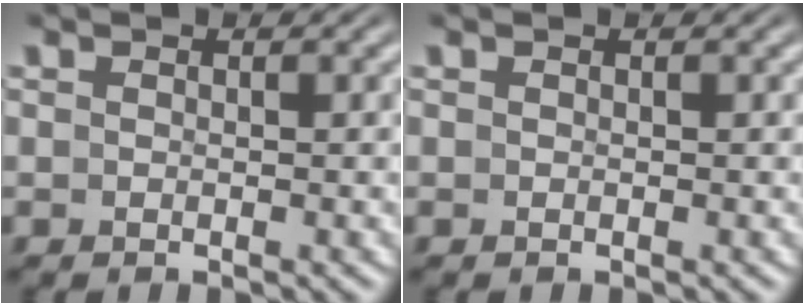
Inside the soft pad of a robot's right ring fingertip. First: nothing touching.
{"total": 0.0}